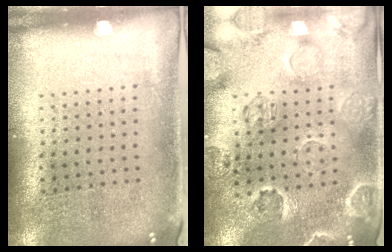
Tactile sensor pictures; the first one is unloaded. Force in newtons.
{"total": 2.5, "press": 2.3, "slide": 1.0}